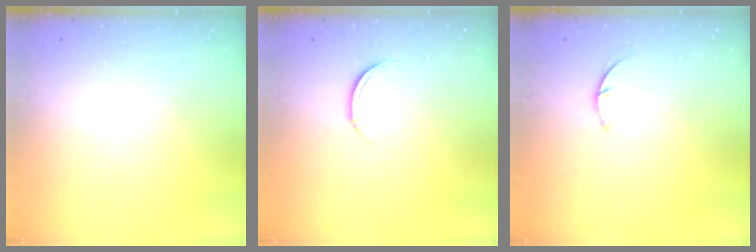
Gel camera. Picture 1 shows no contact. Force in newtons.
{"total": 5.0, "press": 4.9, "slide": 0.6}
{"total": 1.4, "press": 1.4, "slide": 0.3}